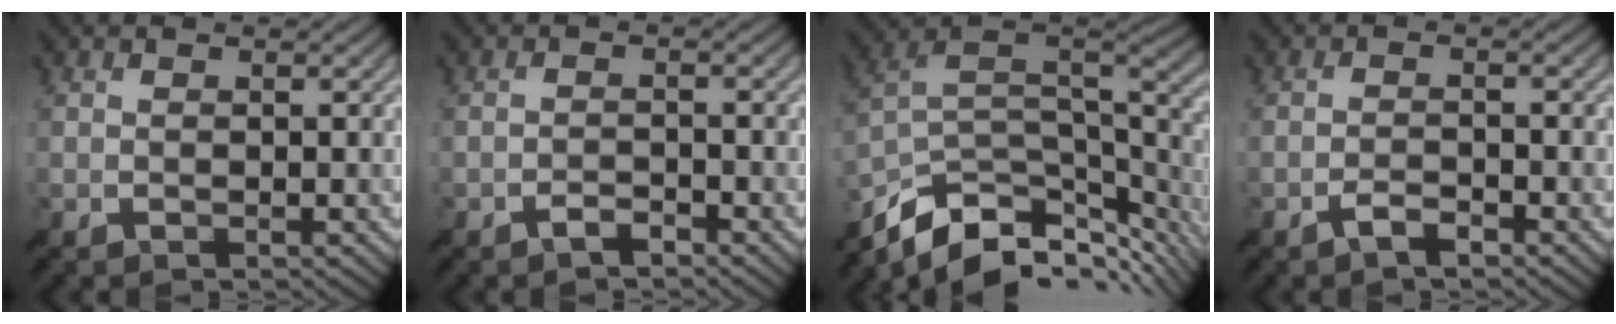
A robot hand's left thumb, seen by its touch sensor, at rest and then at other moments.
{"total": 1.7, "force": [-1.3, 0.5, 0.8], "torque": [-0.016, 0.003, -0.027]}
{"total": 12.5, "force": [-7.4, 5.7, 8.2], "torque": [-0.192, -0.015, -0.120]}
{"total": 2.1, "force": [-1.6, 0.5, 1.3], "torque": [-0.027, 0.004, -0.034]}